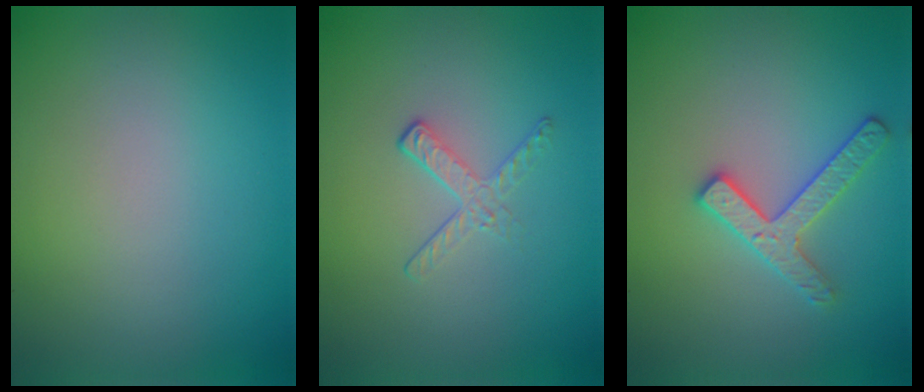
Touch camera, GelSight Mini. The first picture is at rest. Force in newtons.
{"total": 1.7, "press": 0.7, "slide": 1.5}
{"total": 2.6, "press": 2.6, "slide": 0.4}